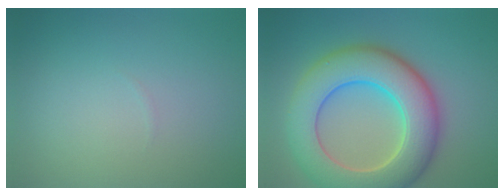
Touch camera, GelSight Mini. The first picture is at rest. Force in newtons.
{"total": 10.3, "press": 10.3, "slide": 0.7}